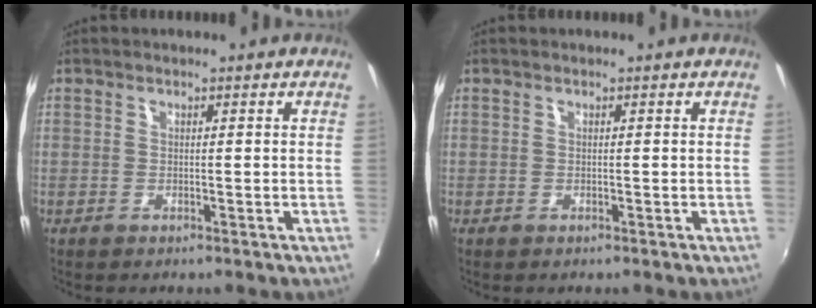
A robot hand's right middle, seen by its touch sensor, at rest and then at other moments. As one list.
[{"total": 0.0}]